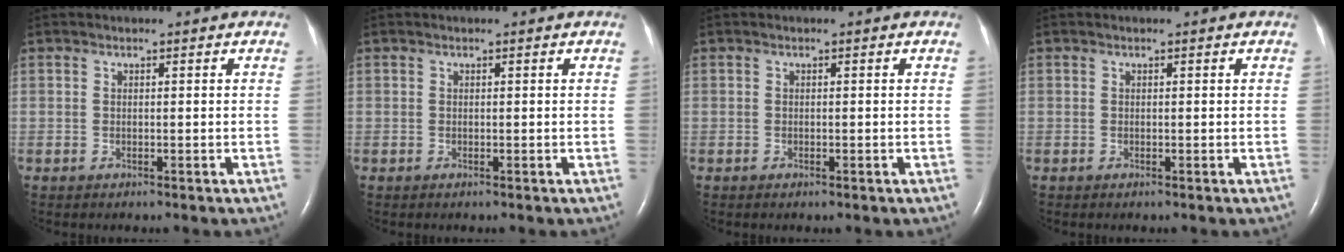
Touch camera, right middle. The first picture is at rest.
{"total": 0.0}
{"total": 0.0}
{"total": 0.0}